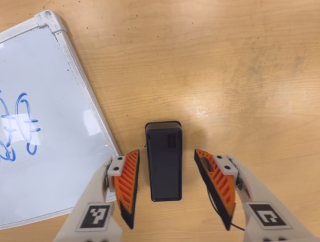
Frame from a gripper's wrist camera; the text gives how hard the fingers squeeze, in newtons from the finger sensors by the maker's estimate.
{"total": 0.0}